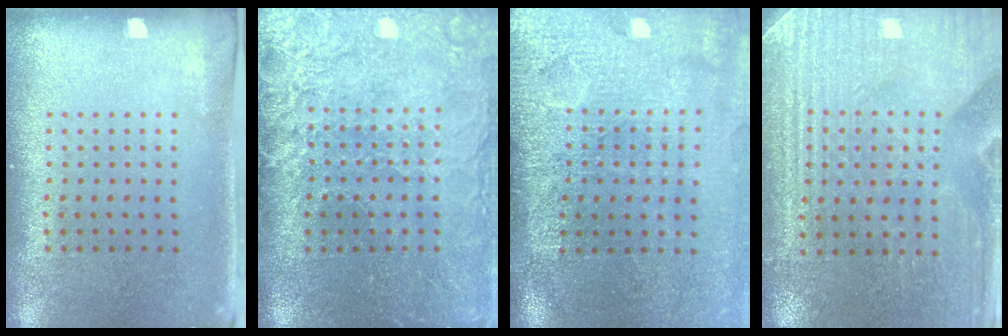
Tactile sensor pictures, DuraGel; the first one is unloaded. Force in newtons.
{"total": 4.0, "press": 3.5, "slide": 2.0}
{"total": 4.5, "press": 3.7, "slide": 2.7}
{"total": 3.1, "press": 3.1, "slide": 0.6}